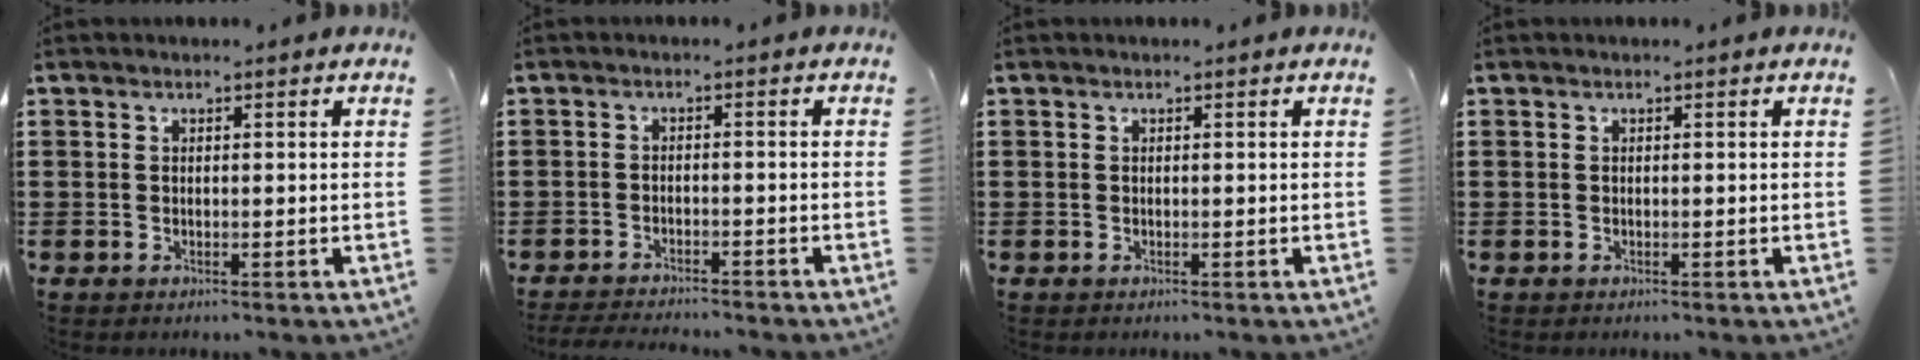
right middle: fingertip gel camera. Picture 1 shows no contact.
{"total": 2.5, "force": [-2.5, 0.1, 0.3], "torque": [-0.014, -0.003, -0.055]}
{"total": 0.0}
{"total": 0.0}